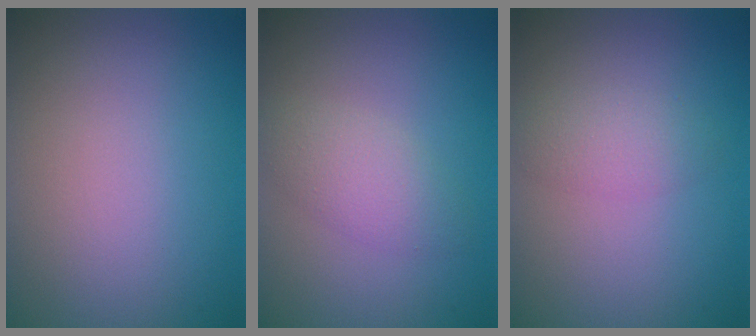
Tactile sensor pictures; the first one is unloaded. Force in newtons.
{"total": 2.7, "press": 2.6, "slide": 0.0}
{"total": 2.0, "press": 2.0, "slide": 0.0}